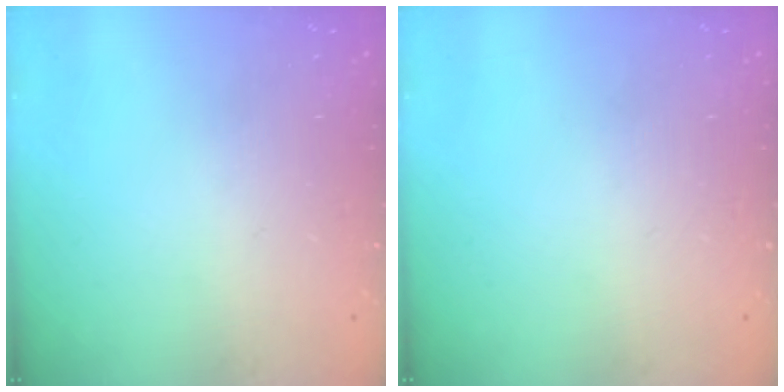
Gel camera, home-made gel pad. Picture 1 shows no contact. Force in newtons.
{"total": 0.0}